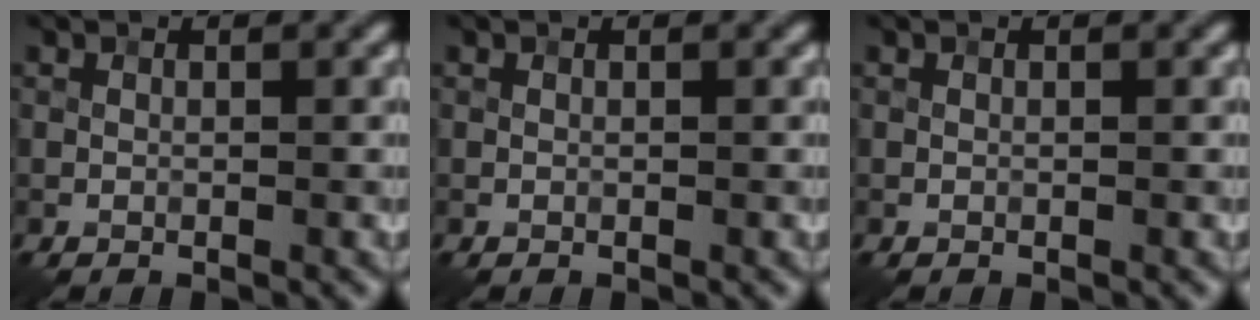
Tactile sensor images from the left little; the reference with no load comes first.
{"total": 0.0}
{"total": 0.0}